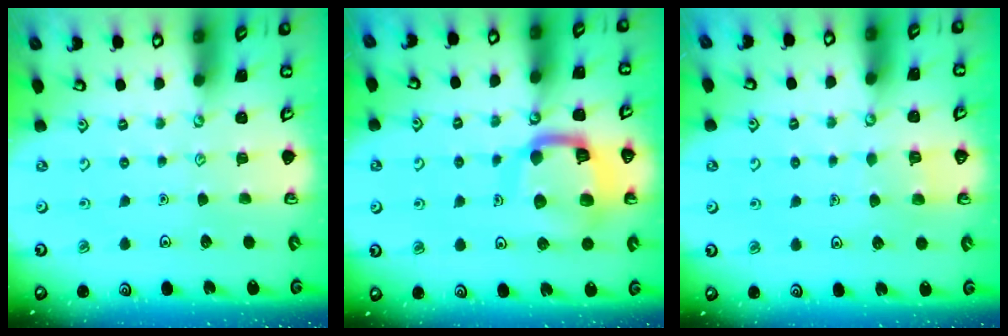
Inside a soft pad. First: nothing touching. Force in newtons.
{"total": 13.5, "press": 13.4, "slide": 1.3}
{"total": 4.3, "press": 4.3, "slide": 0.4}